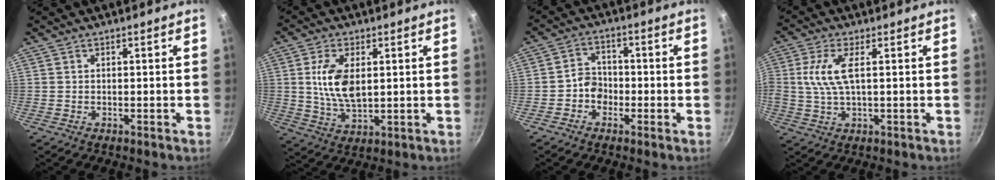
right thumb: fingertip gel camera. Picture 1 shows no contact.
{"total": 9.8, "force": [1.8, 5.2, 8.1], "torque": [-0.152, -0.011, 0.037]}
{"total": 4.2, "force": [-1.6, 3.5, 1.7], "torque": [0.000, 0.021, -0.035]}
{"total": 7.1, "force": [1.1, 2.5, 6.6], "torque": [-0.151, 0.005, 0.021]}